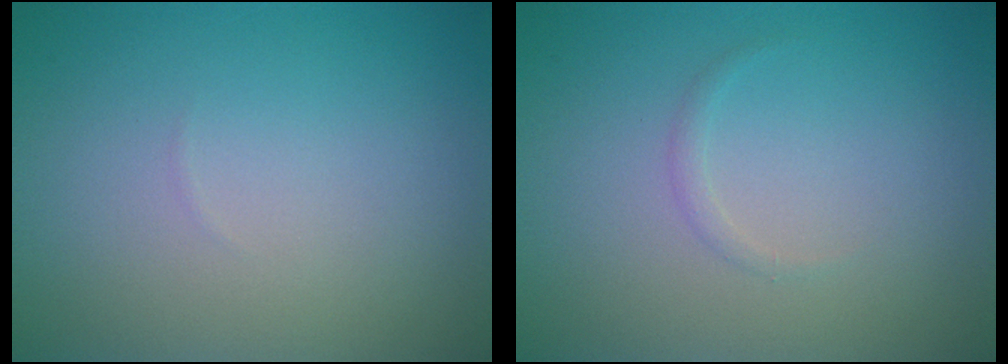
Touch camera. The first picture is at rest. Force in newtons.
{"total": 0.6, "press": 0.6, "slide": 0.1}